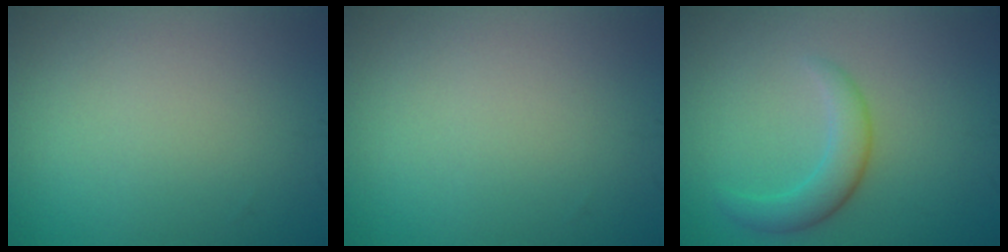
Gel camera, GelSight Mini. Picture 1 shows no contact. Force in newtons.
{"total": 0.0}
{"total": 3.0, "press": 3.0, "slide": 0.2}